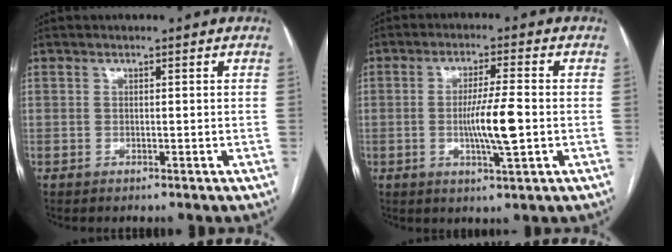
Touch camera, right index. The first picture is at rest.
{"total": 7.3, "force": [-1.1, 0.2, 7.2], "torque": [-0.132, -0.010, -0.020]}